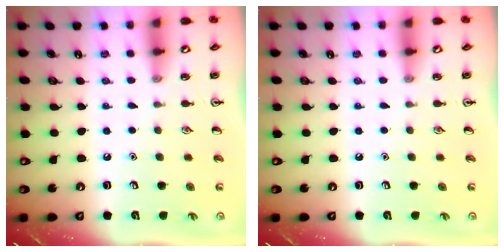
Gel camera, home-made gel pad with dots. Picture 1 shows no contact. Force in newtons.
{"total": 0.0}